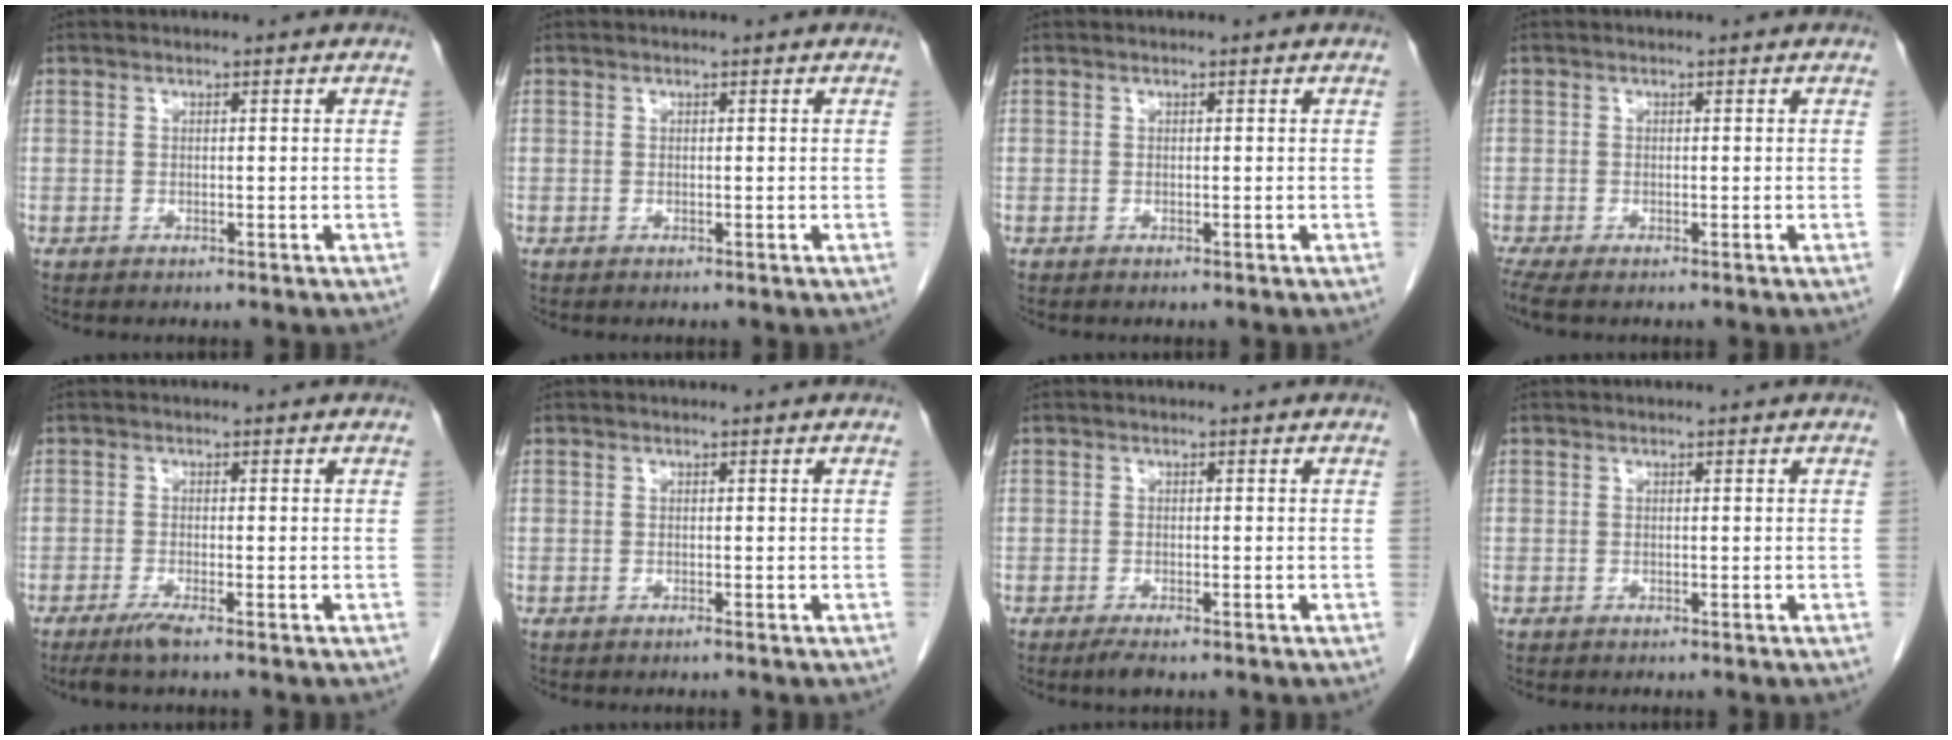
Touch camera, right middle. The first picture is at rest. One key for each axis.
{"total": 0.0}
{"total": 0.0}
{"total": 2.2, "fx": -1.8, "fy": 0.3, "fz": 1.3, "tx": -0.027, "ty": -0.008, "tz": -0.034}
{"total": 2.4, "fx": -1.7, "fy": -0.3, "fz": 1.7, "tx": -0.039, "ty": -0.008, "tz": -0.037}
{"total": 0.0}
{"total": 1.8, "fx": -1.3, "fy": 0.4, "fz": 1.3, "tx": -0.024, "ty": -0.005, "tz": -0.020}
{"total": 0.0}